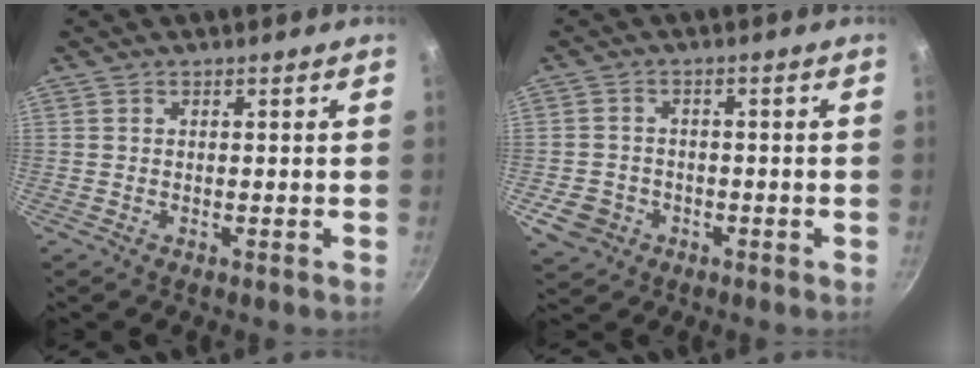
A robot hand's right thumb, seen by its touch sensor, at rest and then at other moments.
{"total": 5.6, "force": [-2.2, 4.7, 2.0], "torque": [-0.030, 0.020, -0.030]}